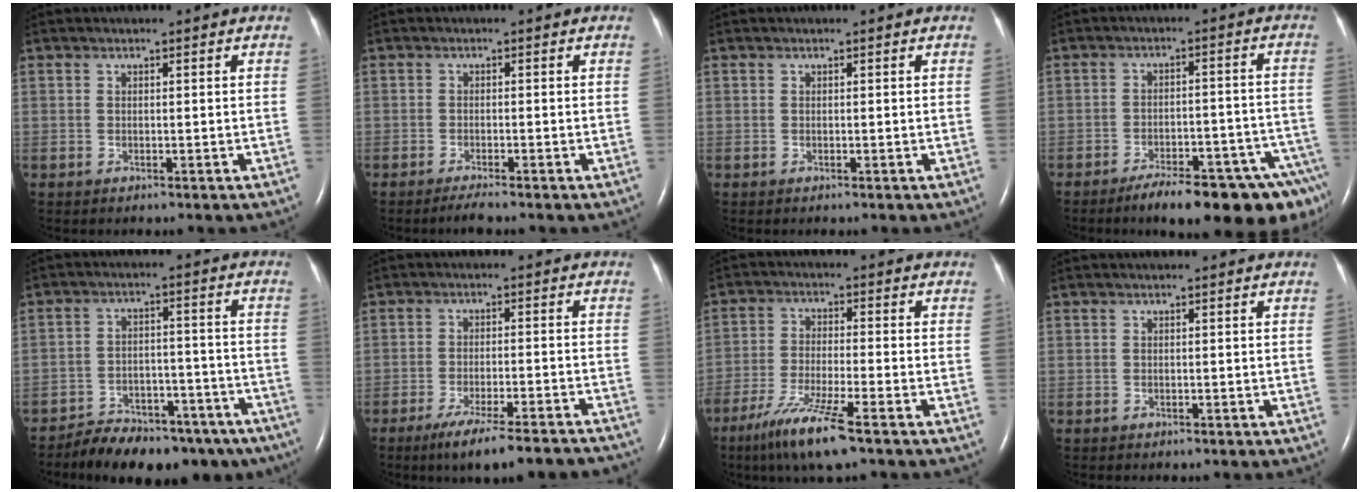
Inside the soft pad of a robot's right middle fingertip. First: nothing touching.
{"total": 2.0, "force": [-1.7, -0.2, 1.0], "torque": [-0.030, -0.006, -0.032]}
{"total": 0.0}
{"total": 16.5, "force": [-12.5, 3.1, 10.4], "torque": [-0.075, 0.023, -0.164]}
{"total": 17.3, "force": [-14.2, 7.1, 6.9], "torque": [-0.082, 0.025, -0.187]}
{"total": 14.6, "force": [-12.3, 1.2, 7.8], "torque": [-0.096, -0.021, -0.175]}
{"total": 9.4, "force": [-6.1, 0.3, 7.1], "torque": [-0.148, -0.028, -0.115]}
{"total": 0.0}